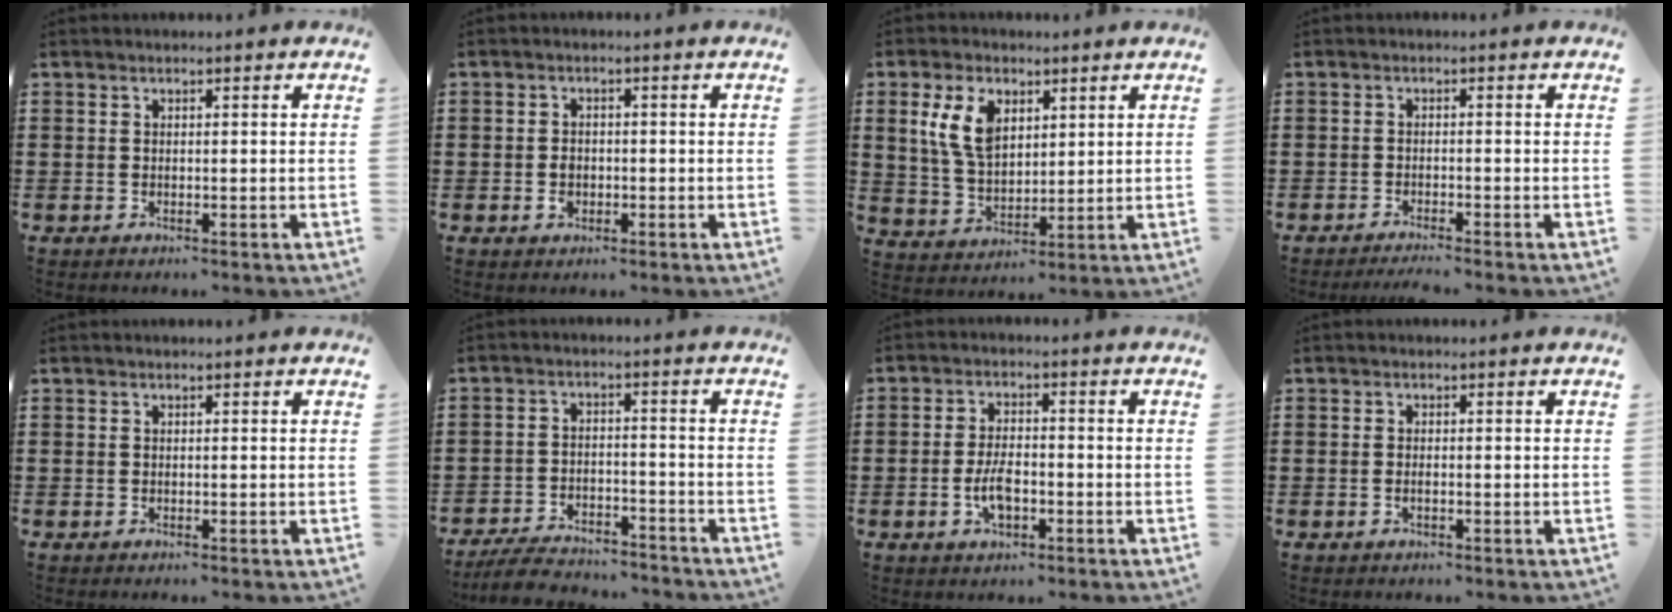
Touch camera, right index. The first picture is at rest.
{"total": 2.2, "force": [-0.7, 1.6, 1.4], "torque": [-0.027, 0.001, -0.012]}
{"total": 8.0, "force": [3.2, 4.6, 5.7], "torque": [-0.140, 0.008, 0.055]}
{"total": 1.7, "force": [-1.6, -0.3, 0.3], "torque": [-0.006, 0.001, -0.031]}
{"total": 0.0}
{"total": 5.5, "force": [-5.3, 0.8, 1.4], "torque": [-0.033, 0.007, -0.105]}
{"total": 5.0, "force": [-1.4, 2.4, 4.2], "torque": [-0.093, 0.000, -0.030]}
{"total": 0.8, "force": [-0.3, 0.2, 0.7], "torque": [-0.014, -0.004, -0.004]}